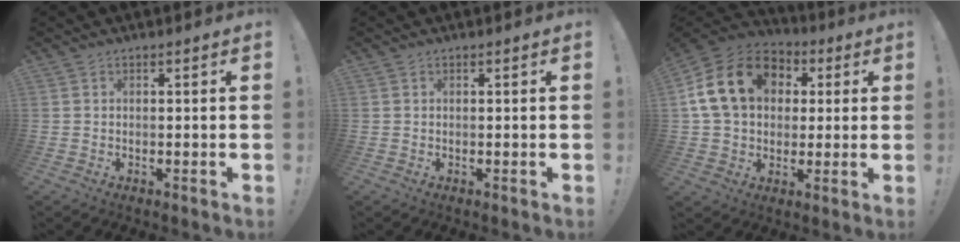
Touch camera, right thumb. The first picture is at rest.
{"total": 0.0}
{"total": 19.6, "force": [5.0, 14.7, 12.0], "torque": [-0.198, 0.004, 0.100]}